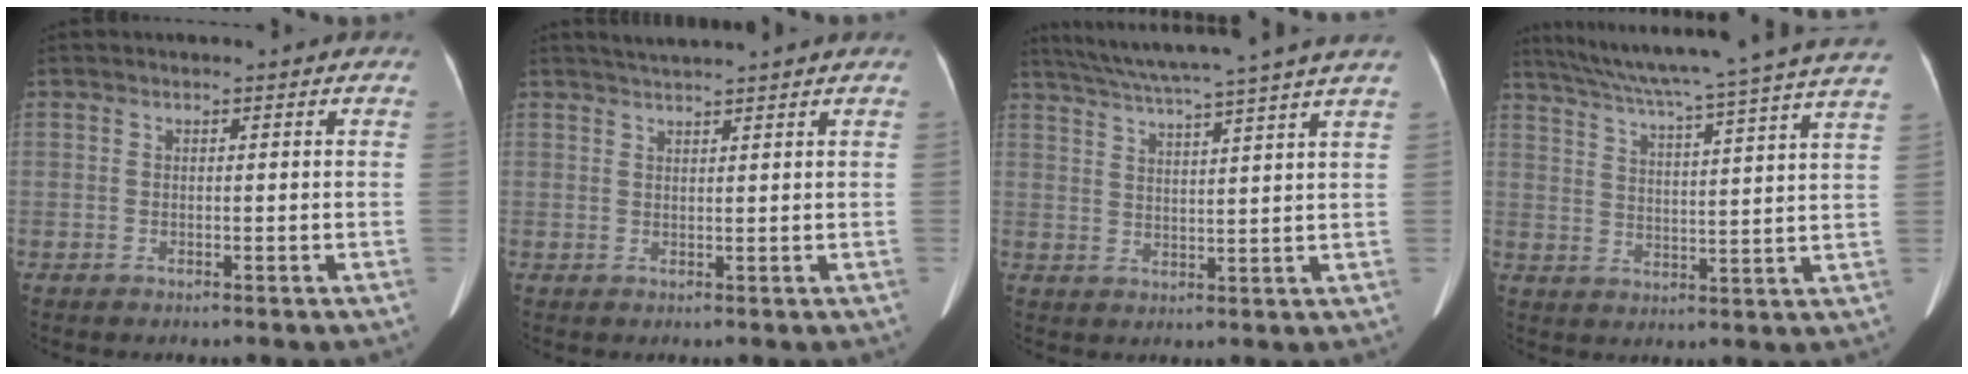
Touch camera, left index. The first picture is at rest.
{"total": 4.0, "force": [3.5, -0.9, 1.5], "torque": [-0.021, 0.023, 0.057]}
{"total": 16.2, "force": [13.9, -1.8, 8.2], "torque": [-0.146, 0.002, 0.192]}
{"total": 25.2, "force": [21.9, -1.4, 12.4], "torque": [-0.211, -0.026, 0.290]}